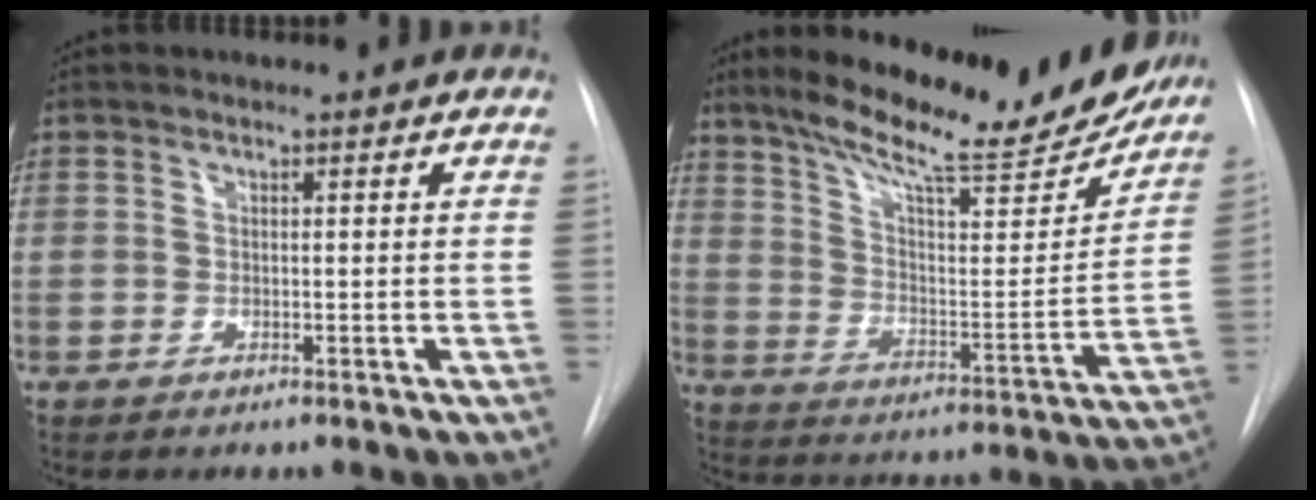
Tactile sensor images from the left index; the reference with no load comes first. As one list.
[{"total": 21.6, "force": [18.6, 3.4, 10.6], "torque": [-0.164, -0.041, 0.263]}]